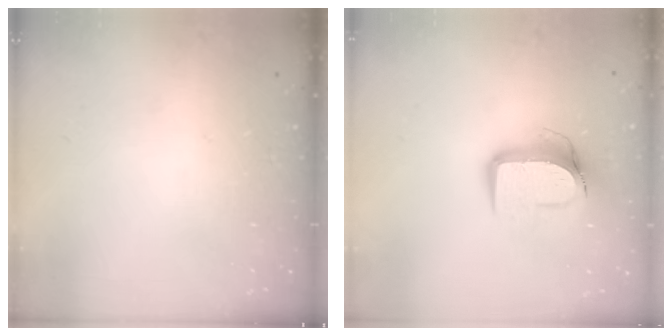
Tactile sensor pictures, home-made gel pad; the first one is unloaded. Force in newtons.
{"total": 10.7, "press": 10.7, "slide": 1.0}